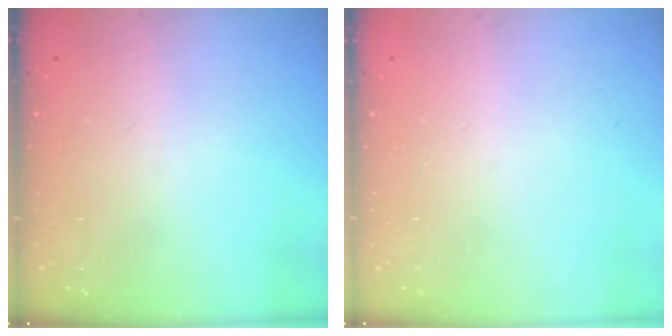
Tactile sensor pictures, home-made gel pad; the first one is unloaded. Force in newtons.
{"total": 0.0}